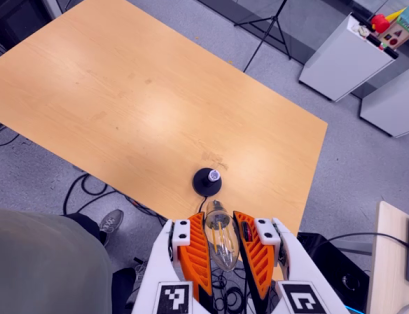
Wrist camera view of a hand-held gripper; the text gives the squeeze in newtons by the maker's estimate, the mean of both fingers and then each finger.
{"total": 22.9, "left": 25.3, "right": 20.5}